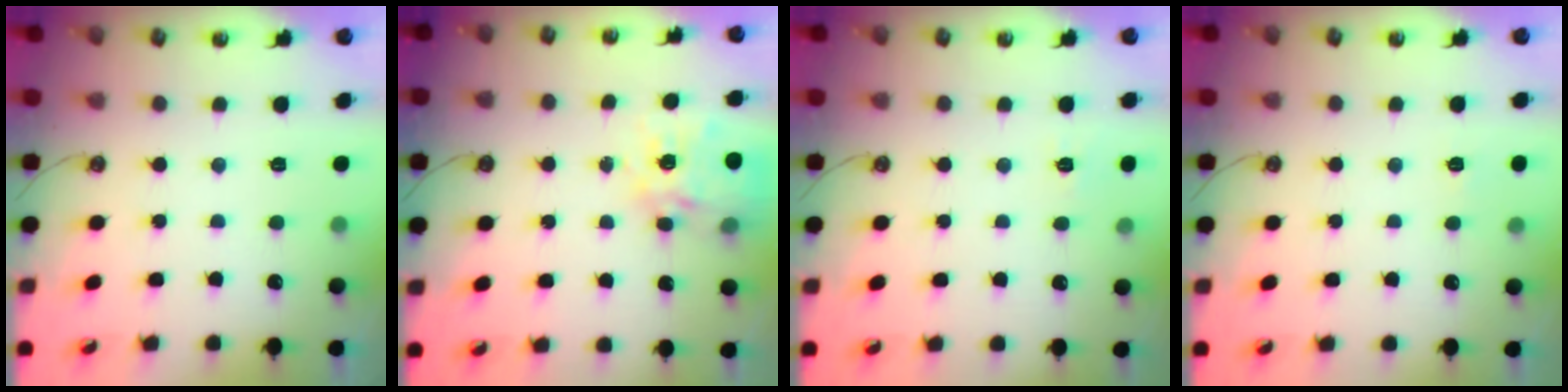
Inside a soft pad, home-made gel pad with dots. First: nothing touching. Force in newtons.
{"total": 13.8, "press": 13.7, "slide": 1.4}
{"total": 5.7, "press": 5.7, "slide": 0.6}
{"total": 3.5, "press": 3.5, "slide": 0.5}